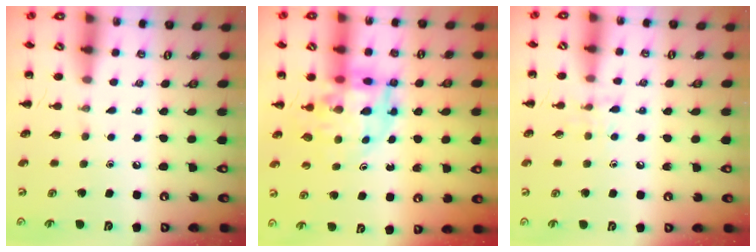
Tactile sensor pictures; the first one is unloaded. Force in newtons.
{"total": 12.0, "press": 11.3, "slide": 3.9}
{"total": 5.2, "press": 5.0, "slide": 1.2}